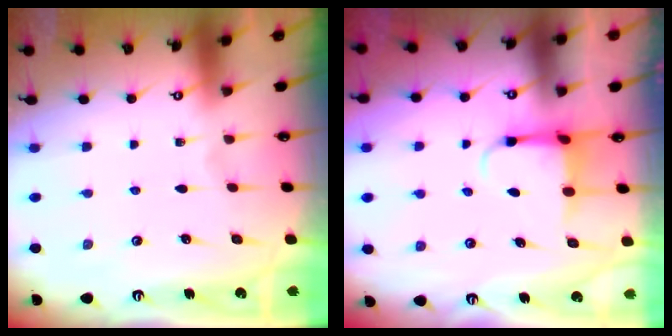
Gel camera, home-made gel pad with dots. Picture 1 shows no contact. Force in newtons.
{"total": 4.0, "press": 3.8, "slide": 1.2}